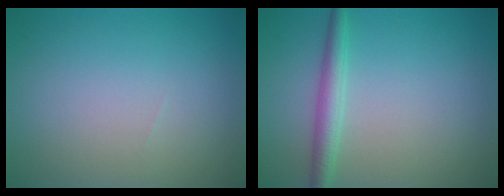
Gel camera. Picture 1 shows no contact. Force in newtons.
{"total": 2.3, "press": 2.3, "slide": 0.1}